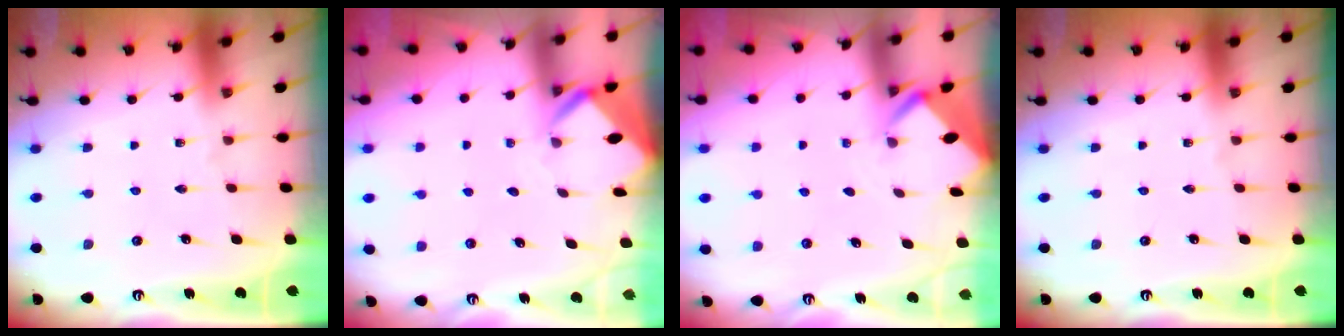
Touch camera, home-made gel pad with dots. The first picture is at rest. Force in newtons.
{"total": 3.2, "press": 3.2, "slide": 0.2}
{"total": 2.0, "press": 2.0, "slide": 0.2}
{"total": 0.0}